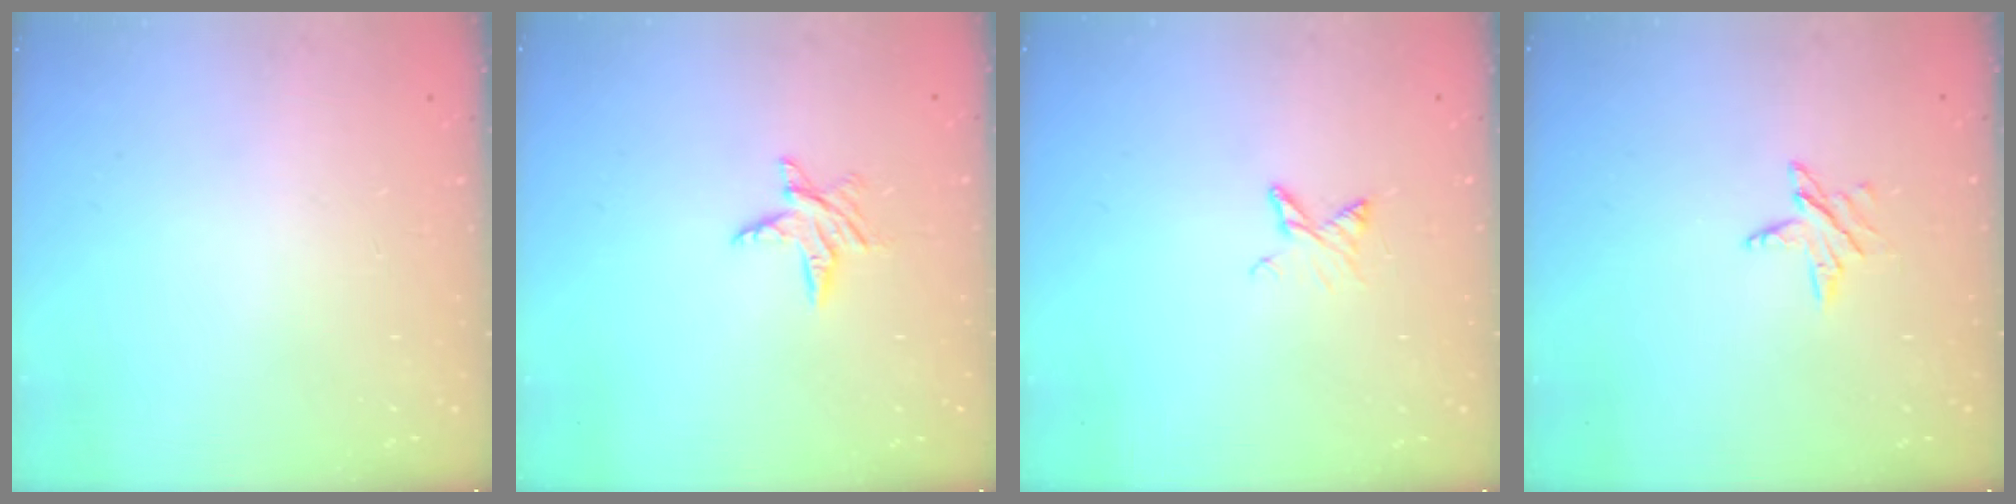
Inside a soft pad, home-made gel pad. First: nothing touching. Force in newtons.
{"total": 5.8, "press": 5.7, "slide": 0.6}
{"total": 3.6, "press": 3.6, "slide": 0.4}
{"total": 4.7, "press": 4.7, "slide": 0.6}